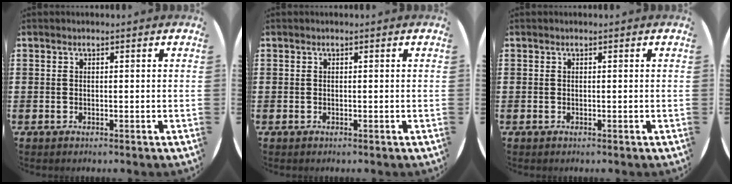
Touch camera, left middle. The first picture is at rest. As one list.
[{"total": 0.0}, {"total": 0.0}]